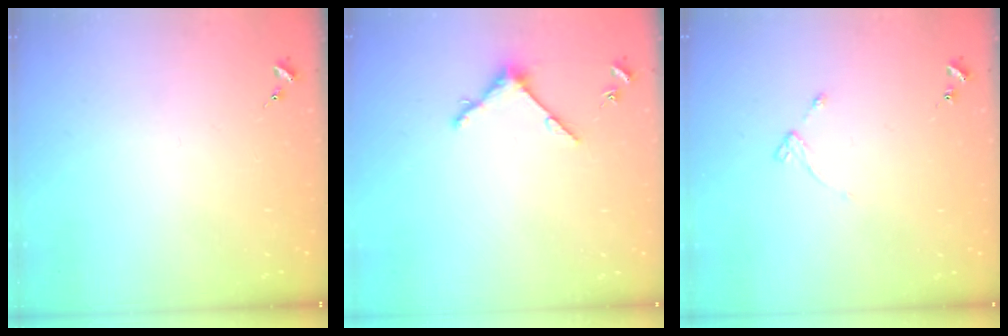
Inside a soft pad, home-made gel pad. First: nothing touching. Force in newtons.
{"total": 4.8, "press": 4.8, "slide": 0.6}
{"total": 4.3, "press": 4.2, "slide": 0.6}